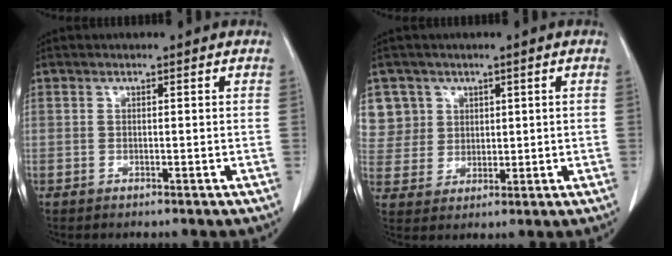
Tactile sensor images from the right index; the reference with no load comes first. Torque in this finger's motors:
{"motor_torque": [-0.10, 0.19, -0.03, 0.01]}